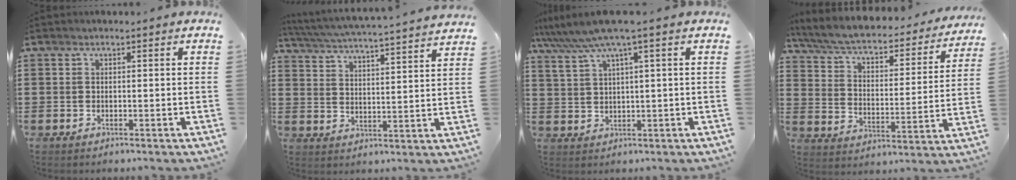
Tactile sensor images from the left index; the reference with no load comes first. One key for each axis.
{"total": 4.7, "fx": 4.4, "fy": -0.7, "fz": 1.5, "tx": -0.050, "ty": -0.038, "tz": 0.071}
{"total": 5.5, "fx": 3.2, "fy": -0.2, "fz": 4.4, "tx": -0.102, "ty": -0.015, "tz": 0.051}
{"total": 4.9, "fx": 4.1, "fy": 0.9, "fz": 2.6, "tx": -0.070, "ty": -0.036, "tz": 0.063}